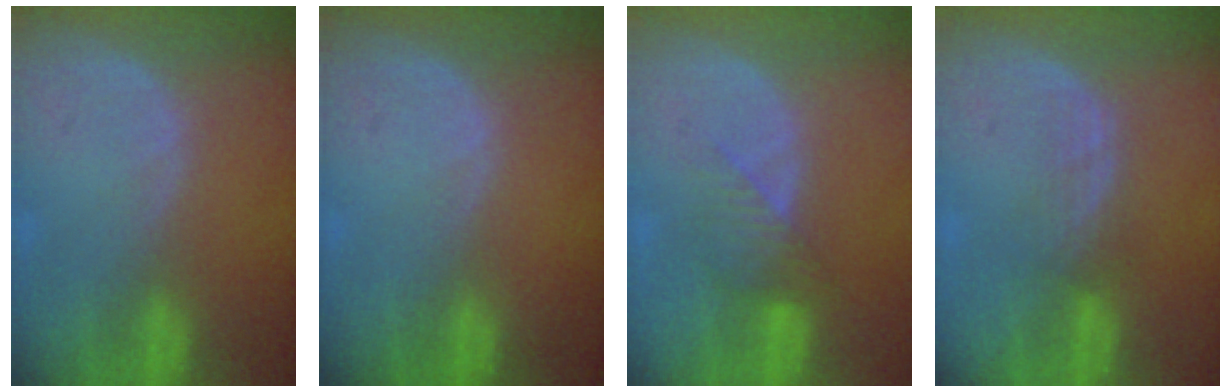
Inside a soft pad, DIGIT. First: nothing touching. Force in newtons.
{"total": 0.0}
{"total": 3.5, "press": 3.3, "slide": 1.2}
{"total": 2.8, "press": 2.5, "slide": 1.2}